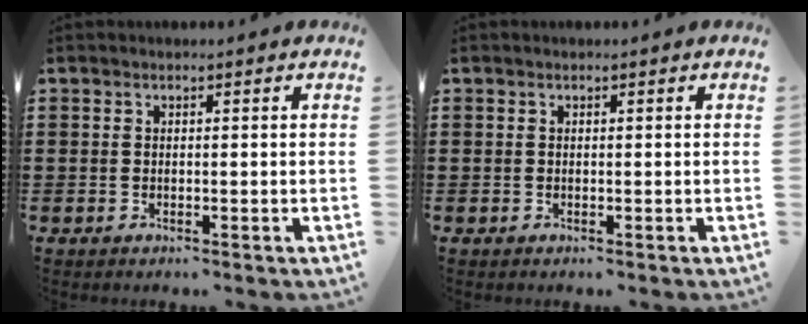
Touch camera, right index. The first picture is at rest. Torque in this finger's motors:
{"motor_torque": [-0.21, 0.23, 0.00, 0.00]}